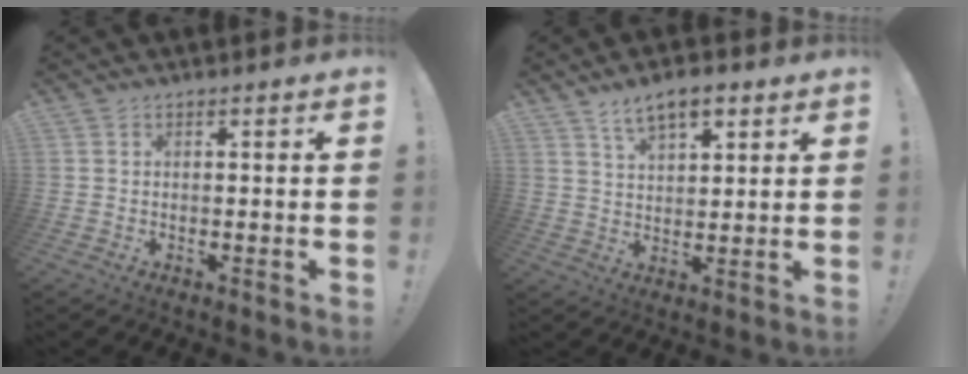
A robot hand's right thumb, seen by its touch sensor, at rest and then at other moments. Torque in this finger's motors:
{"motor_torque": [-0.33, 0.34, -0.01, 0.01, 0.00]}